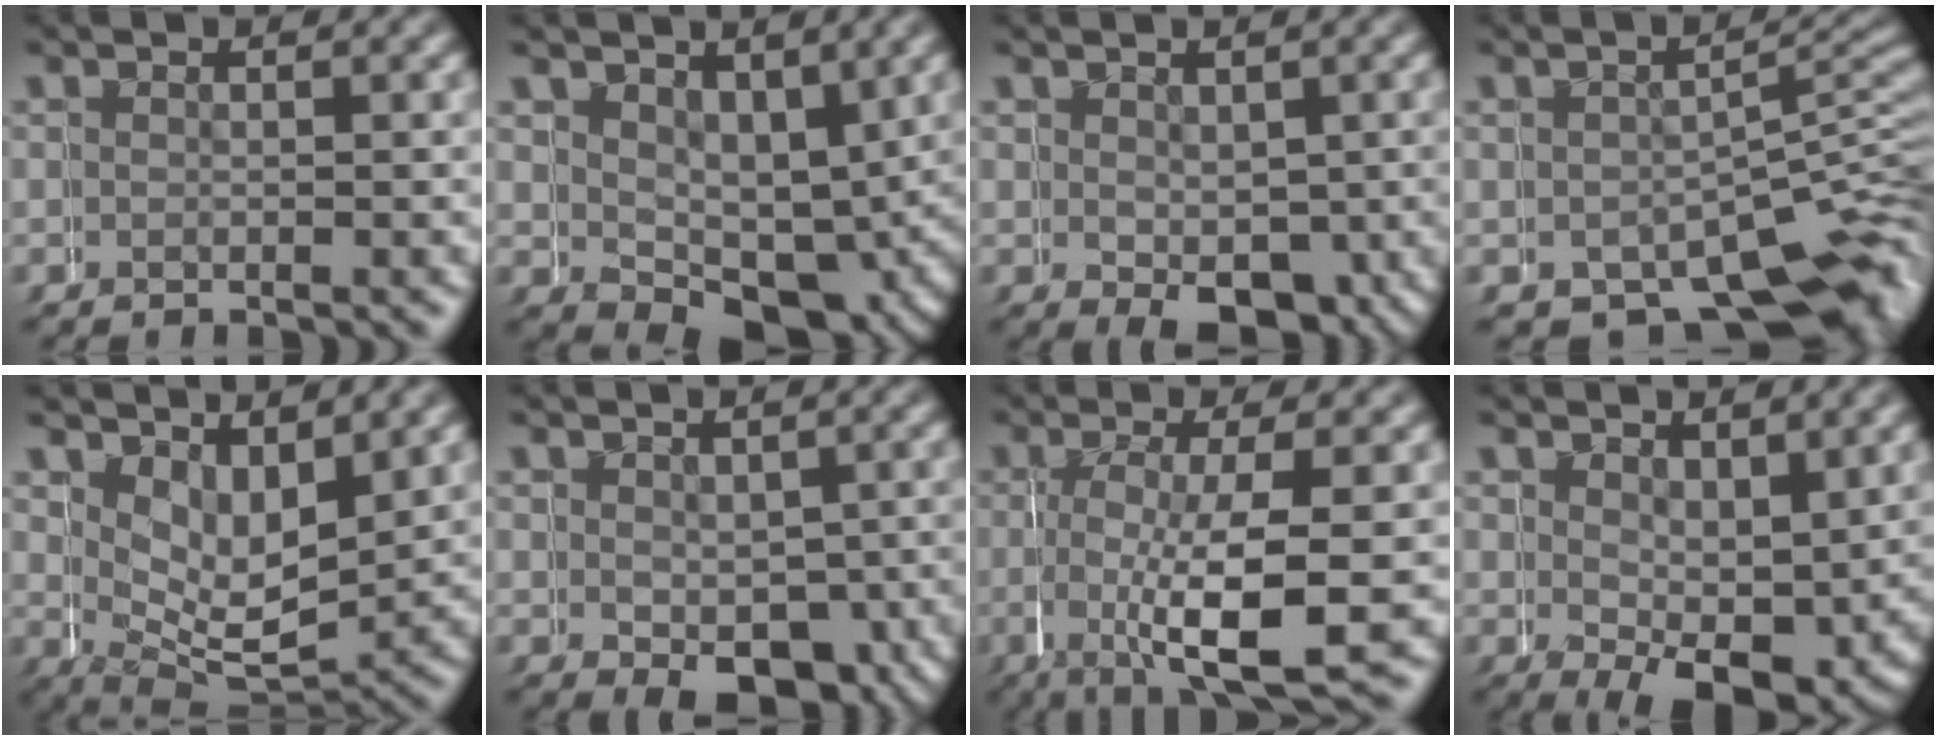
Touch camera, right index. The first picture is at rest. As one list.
[{"total": 3.7, "force": [1.5, 2.8, 1.8], "torque": [-0.028, -0.026, 0.032]}, {"total": 4.4, "force": [-0.6, 2.3, 3.6], "torque": [-0.051, -0.015, -0.003]}, {"total": 9.3, "force": [-4.1, 5.4, 6.4], "torque": [-0.070, -0.023, -0.049]}, {"total": 5.9, "force": [2.7, 3.9, 3.5], "torque": [-0.050, -0.021, 0.046]}, {"total": 4.4, "force": [-1.3, 2.7, 3.3], "torque": [-0.039, -0.014, -0.015]}, {"total": 6.4, "force": [-0.7, 1.9, 6.0], "torque": [-0.117, -0.015, 0.001]}, {"total": 4.6, "force": [0.3, 2.3, 3.9], "torque": [-0.062, -0.024, 0.016]}]